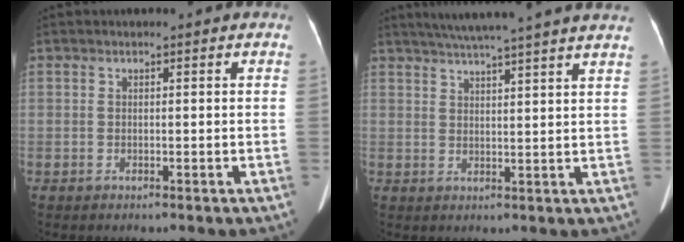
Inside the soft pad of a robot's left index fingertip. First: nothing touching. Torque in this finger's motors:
{"motor_torque": [-0.40, -1.16, 0.09, 0.07]}